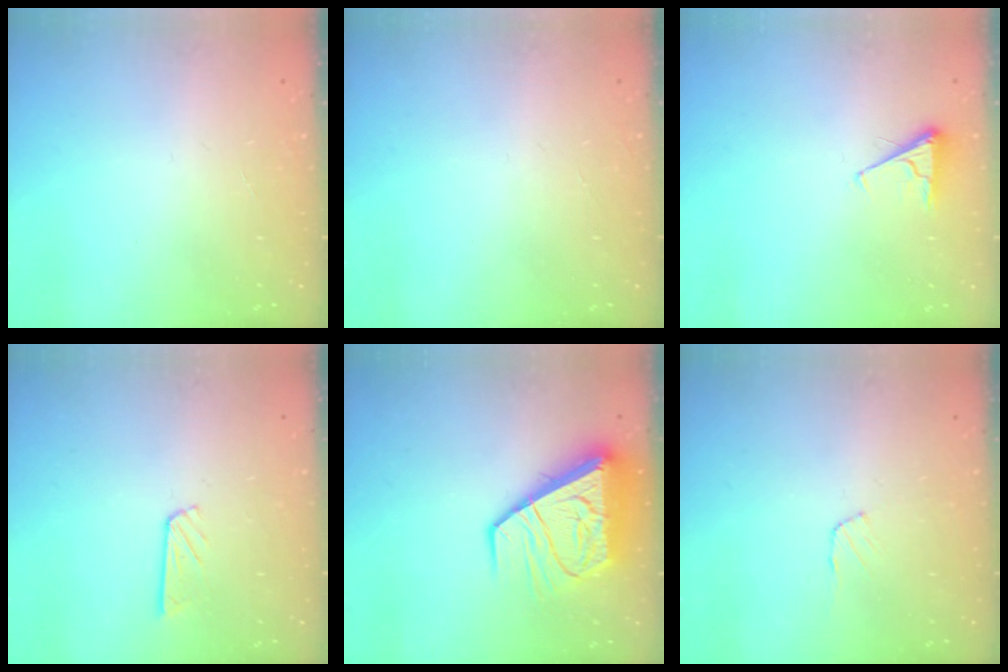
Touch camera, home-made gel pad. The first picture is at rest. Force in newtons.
{"total": 0.0}
{"total": 3.4, "press": 3.4, "slide": 0.7}
{"total": 5.9, "press": 5.9, "slide": 0.4}
{"total": 13.8, "press": 13.7, "slide": 1.6}
{"total": 4.5, "press": 4.4, "slide": 0.4}